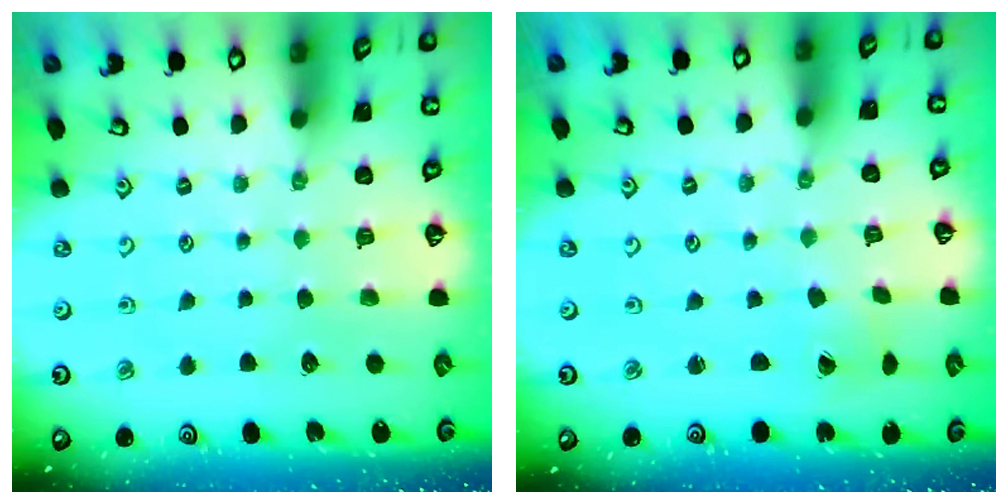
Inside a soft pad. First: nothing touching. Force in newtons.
{"total": 0.9, "press": 0.9, "slide": 0.3}